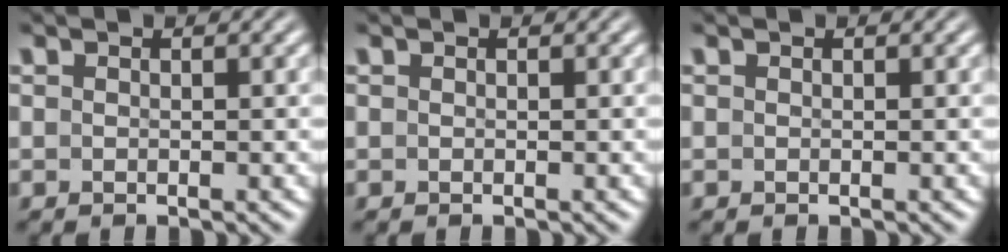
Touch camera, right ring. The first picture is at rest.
{"total": 0.0}
{"total": 0.0}